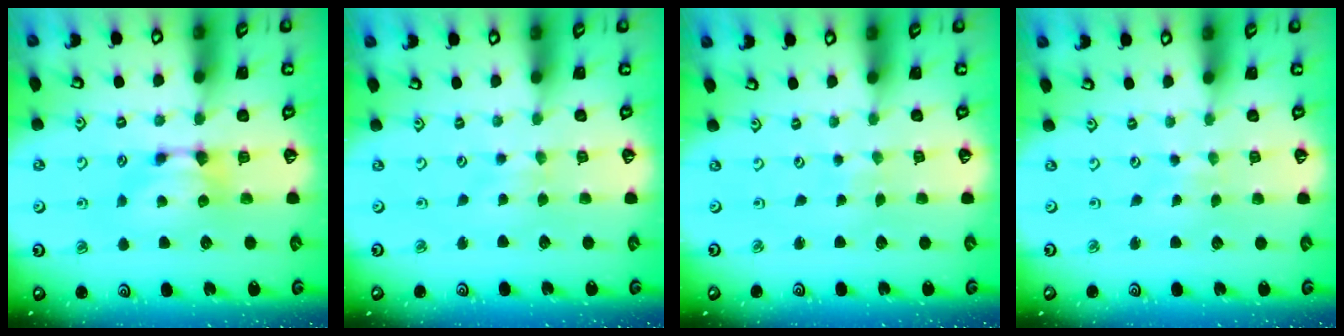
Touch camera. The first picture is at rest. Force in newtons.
{"total": 2.5, "press": 2.5, "slide": 0.3}
{"total": 6.4, "press": 6.4, "slide": 0.3}
{"total": 5.7, "press": 5.7, "slide": 0.2}